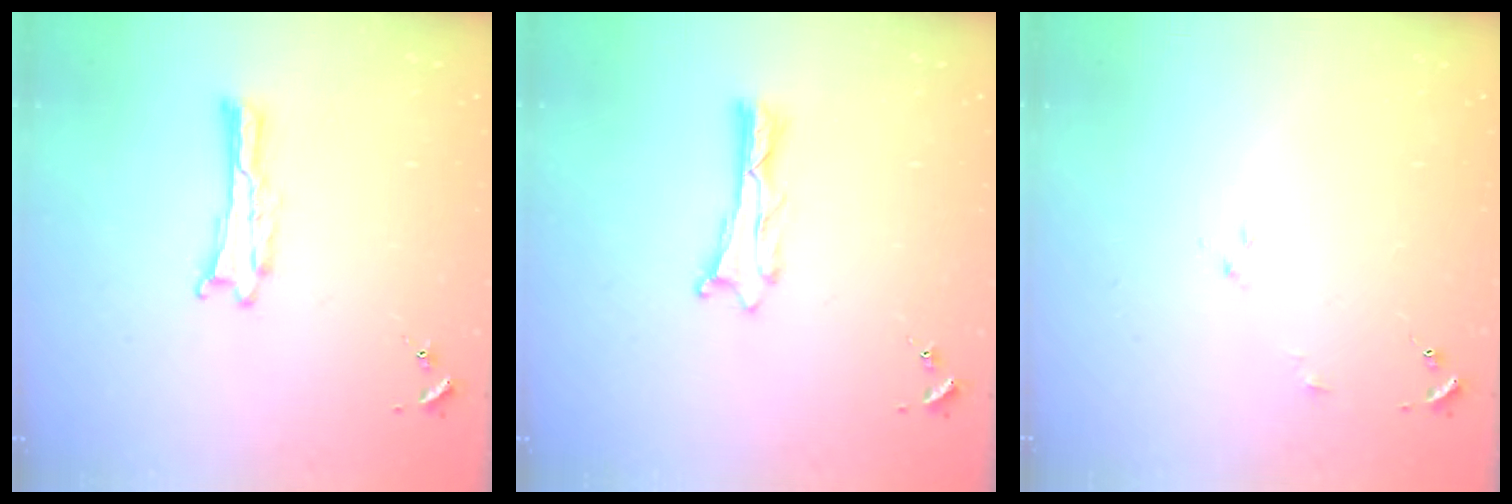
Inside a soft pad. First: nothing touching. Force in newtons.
{"total": 1.3, "press": 1.2, "slide": 0.1}
{"total": 2.2, "press": 2.2, "slide": 0.2}